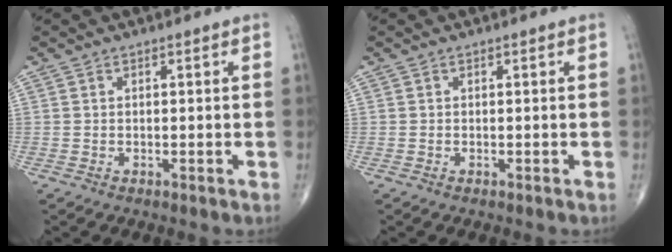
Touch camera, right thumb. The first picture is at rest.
{"total": 0.0}